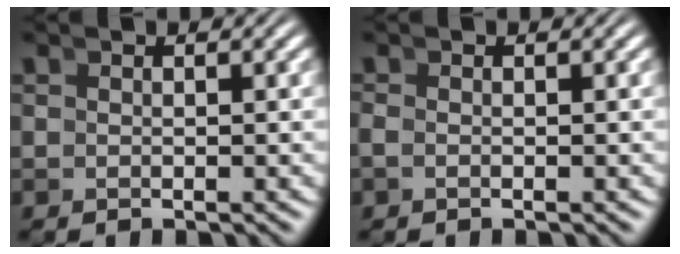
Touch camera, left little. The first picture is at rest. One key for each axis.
{"total": 0.7, "fx": -0.6, "fy": 0.2, "fz": 0.4, "tx": -0.010, "ty": -0.005, "tz": -0.010}